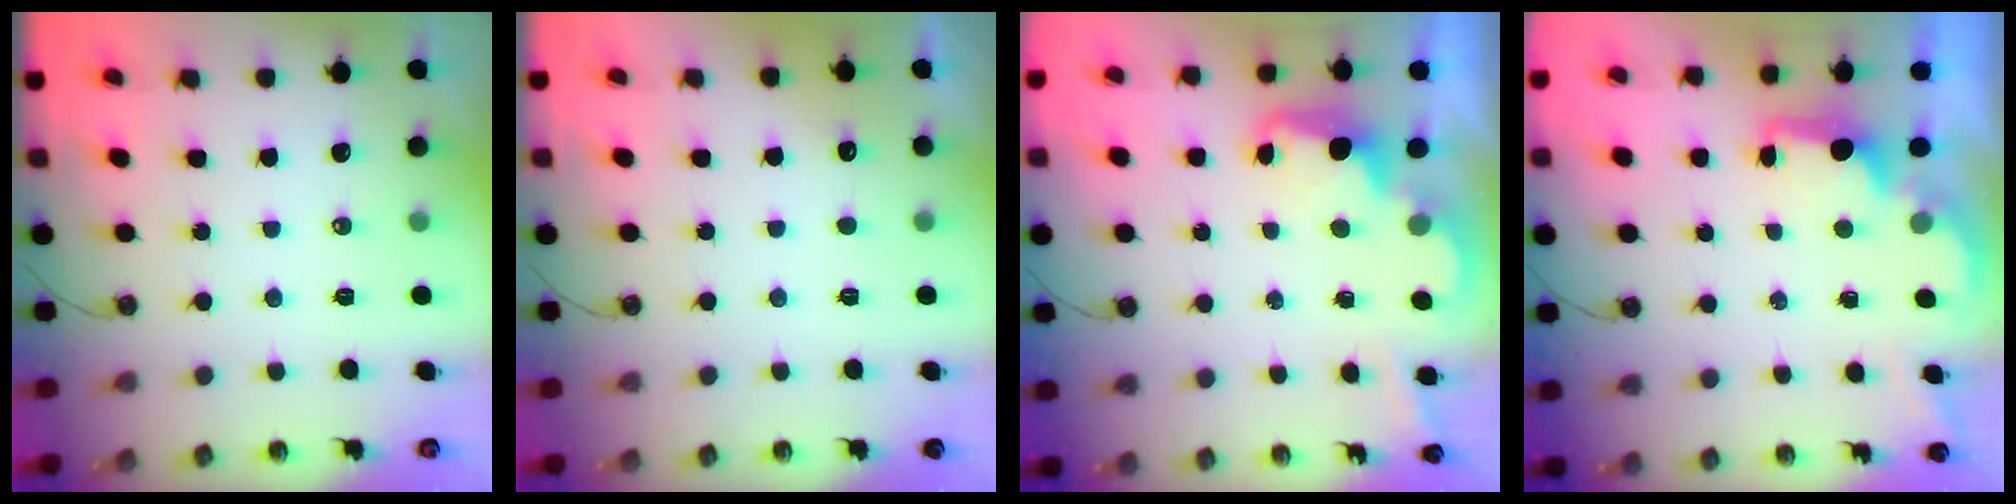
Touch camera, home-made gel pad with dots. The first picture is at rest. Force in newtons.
{"total": 2.9, "press": 2.7, "slide": 1.0}
{"total": 2.3, "press": 2.2, "slide": 0.5}
{"total": 1.8, "press": 1.6, "slide": 0.7}